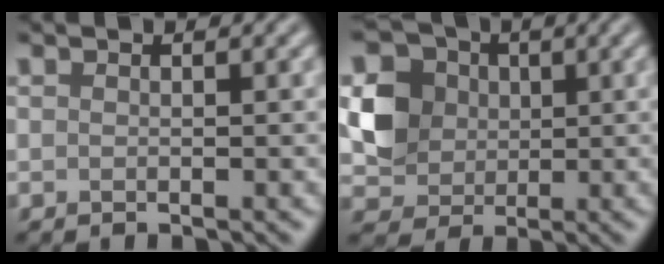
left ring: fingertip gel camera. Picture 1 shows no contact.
{"total": 4.8, "force": [0.5, 4.3, 2.1], "torque": [-0.041, 0.004, 0.007]}